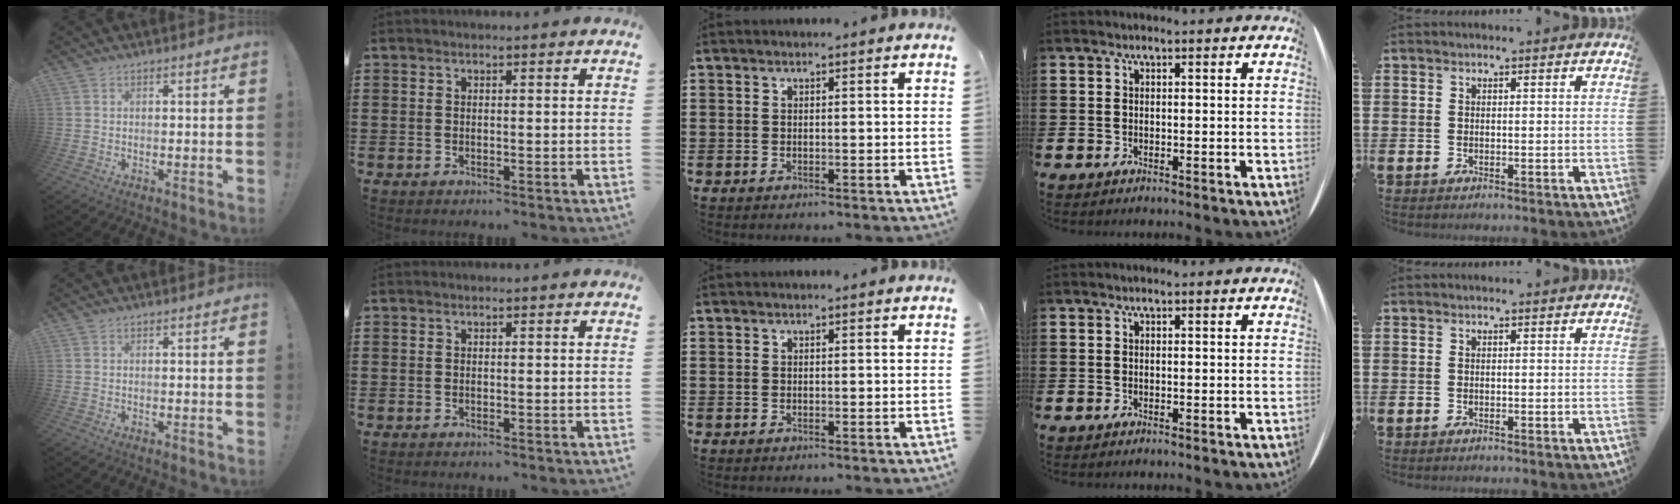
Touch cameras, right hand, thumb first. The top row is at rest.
{}